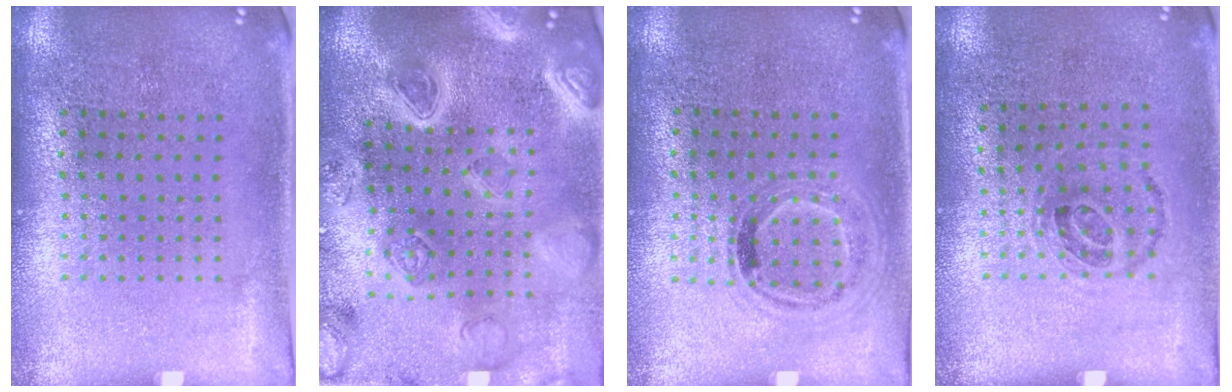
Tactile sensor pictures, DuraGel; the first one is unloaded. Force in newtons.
{"total": 4.7, "press": 4.1, "slide": 2.3}
{"total": 0.9, "press": 0.9, "slide": 0.3}
{"total": 1.0, "press": 0.7, "slide": 0.7}